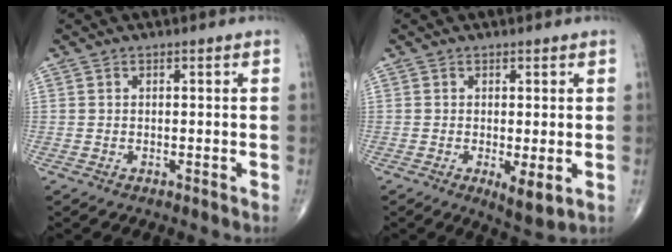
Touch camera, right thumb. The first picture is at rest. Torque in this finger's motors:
{"motor_torque": [0.55, 0.90, 0.31, 0.02, 0.17]}